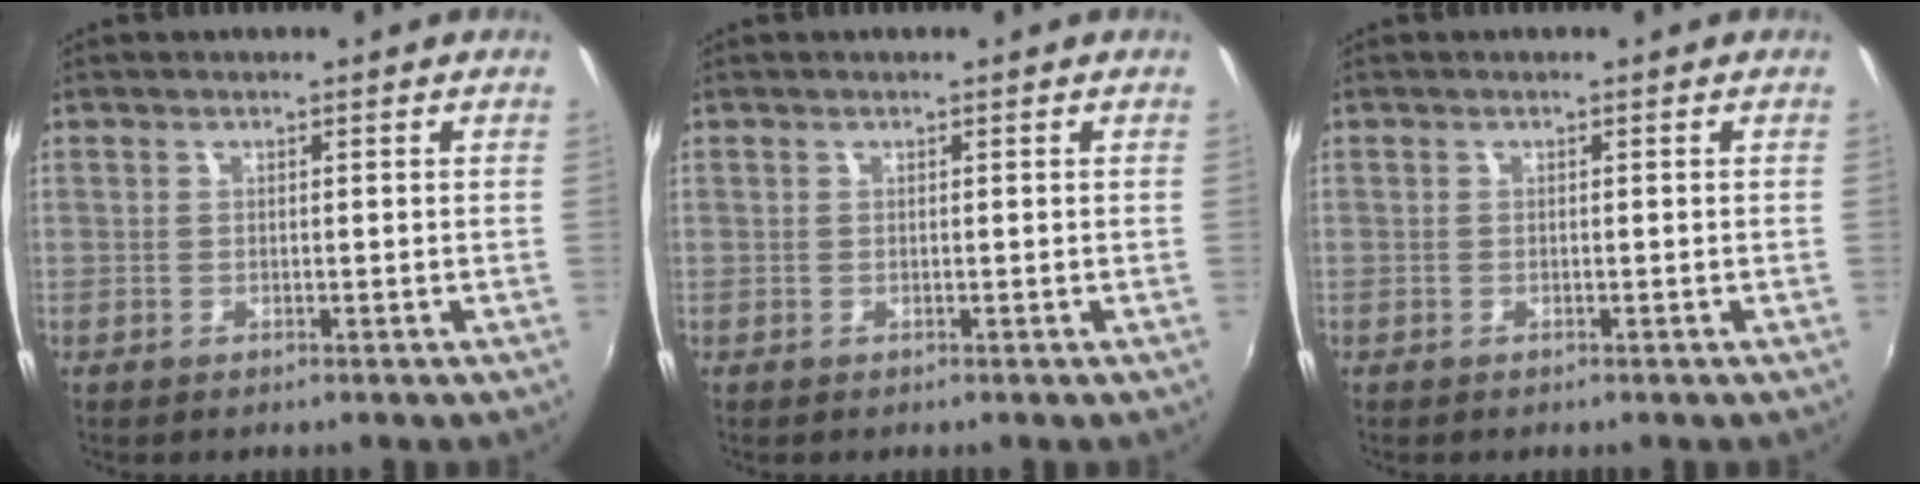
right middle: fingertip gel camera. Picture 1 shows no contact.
{"total": 0.0}
{"total": 0.0}